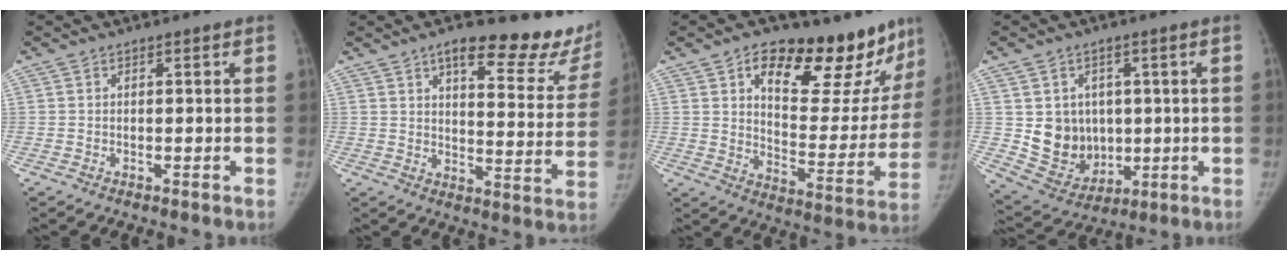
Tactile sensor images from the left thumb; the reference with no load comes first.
{"total": 20.6, "force": [15.6, 6.5, 11.7], "torque": [-0.103, -0.093, 0.187]}
{"total": 24.2, "force": [15.1, 10.3, 15.9], "torque": [-0.162, -0.070, 0.219]}
{"total": 11.0, "force": [1.0, 9.5, 5.4], "torque": [-0.047, -0.013, 0.046]}